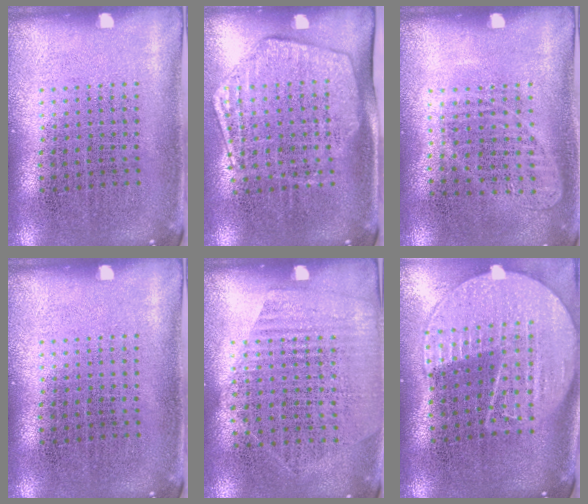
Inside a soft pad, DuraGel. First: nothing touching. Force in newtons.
{"total": 1.9, "press": 1.6, "slide": 1.1}
{"total": 1.0, "press": 0.9, "slide": 0.4}
{"total": 0.0}
{"total": 1.3, "press": 1.1, "slide": 0.7}
{"total": 2.1, "press": 1.9, "slide": 1.0}